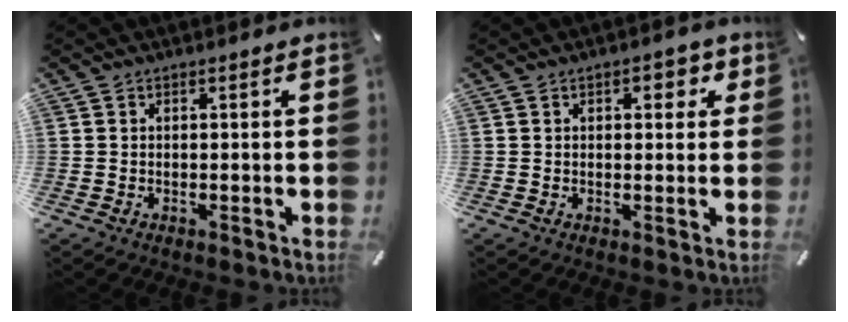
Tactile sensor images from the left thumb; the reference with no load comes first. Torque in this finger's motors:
{"motor_torque": [0.80, 0.67, 0.69, -0.21, -0.06]}